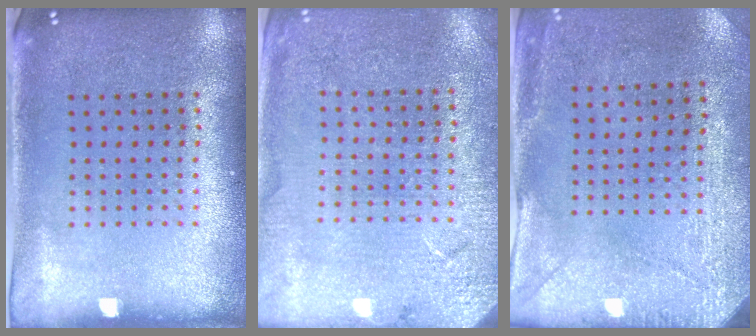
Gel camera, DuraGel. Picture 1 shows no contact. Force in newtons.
{"total": 2.7, "press": 2.7, "slide": 0.1}
{"total": 2.9, "press": 2.4, "slide": 1.6}